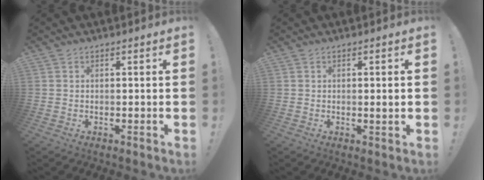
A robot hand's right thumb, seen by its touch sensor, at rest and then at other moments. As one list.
[{"total": 2.3, "force": [0.2, 0.1, 2.2], "torque": [-0.036, -0.003, 0.002]}]